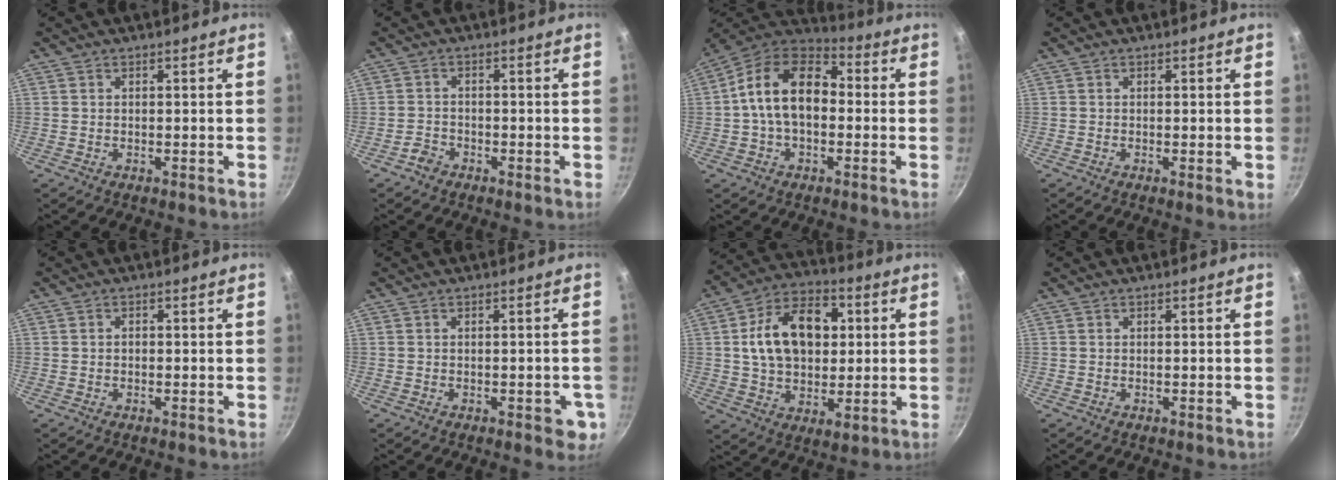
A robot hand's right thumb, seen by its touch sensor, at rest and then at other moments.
{"total": 2.1, "force": [-1.7, 1.2, 0.5], "torque": [-0.006, 0.019, -0.029]}
{"total": 15.6, "force": [0.0, 10.3, 11.8], "torque": [-0.173, 0.040, -0.022]}
{"total": 0.7, "force": [0.0, 0.1, 0.7], "torque": [-0.012, -0.004, -0.003]}
{"total": 0.8, "force": [-0.2, 0.6, 0.4], "torque": [-0.008, 0.004, -0.003]}
{"total": 4.4, "force": [-1.5, 2.1, 3.5], "torque": [-0.027, 0.002, -0.018]}
{"total": 18.3, "force": [3.3, 12.6, 12.9], "torque": [-0.186, 0.009, 0.047]}
{"total": 0.0}